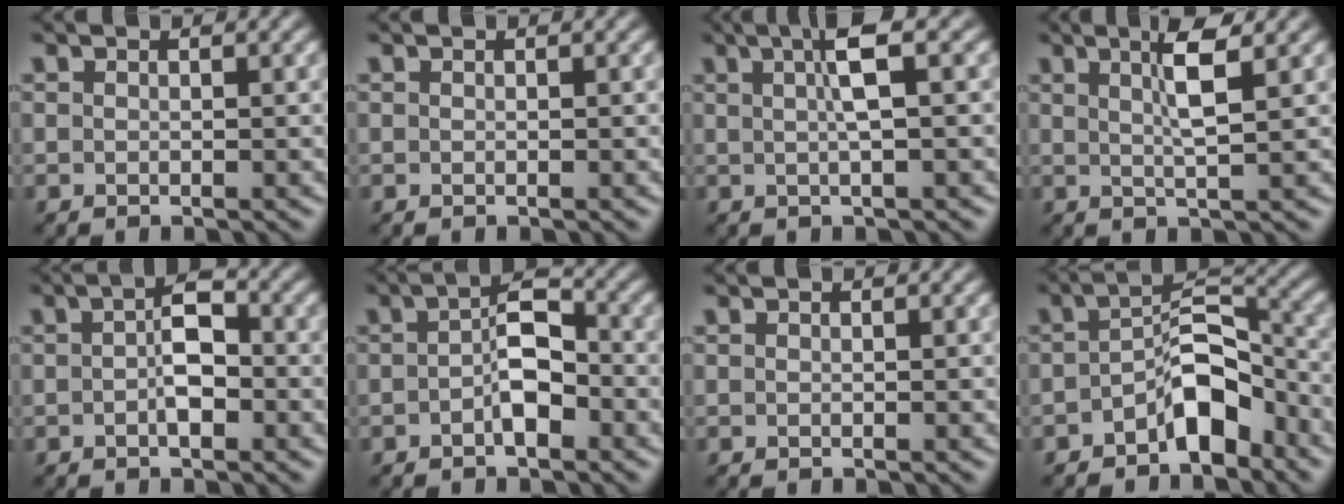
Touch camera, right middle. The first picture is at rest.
{"total": 0.0}
{"total": 3.5, "force": [0.9, 0.5, 3.3], "torque": [-0.059, 0.008, 0.015]}
{"total": 3.6, "force": [1.4, 0.6, 3.2], "torque": [-0.051, 0.004, 0.025]}
{"total": 3.3, "force": [-0.5, 1.4, 3.0], "torque": [-0.051, 0.007, -0.014]}
{"total": 3.8, "force": [-1.1, 1.6, 3.3], "torque": [-0.055, 0.010, -0.025]}
{"total": 0.0}
{"total": 5.3, "force": [-2.8, 2.4, 3.9], "torque": [-0.055, 0.020, -0.050]}